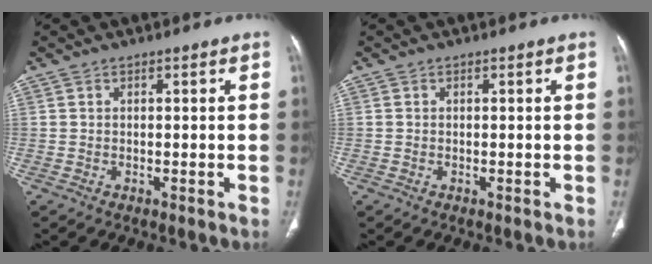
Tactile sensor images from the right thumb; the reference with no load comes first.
{"total": 0.0}